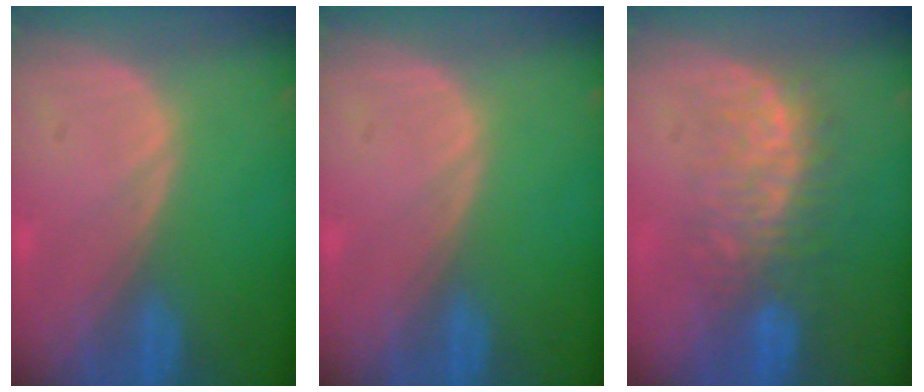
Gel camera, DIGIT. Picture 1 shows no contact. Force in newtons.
{"total": 0.0}
{"total": 7.8, "press": 7.6, "slide": 1.6}